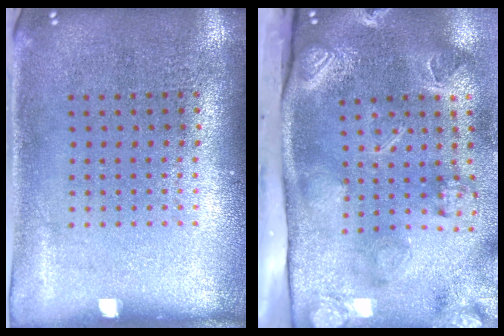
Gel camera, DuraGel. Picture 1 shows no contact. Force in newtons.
{"total": 4.5, "press": 3.3, "slide": 3.0}